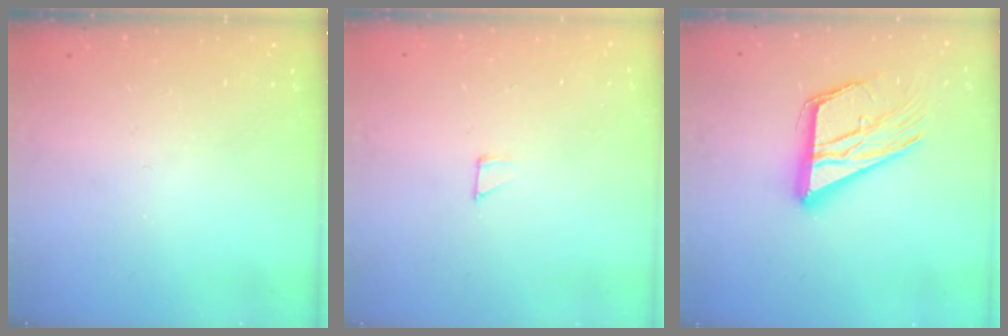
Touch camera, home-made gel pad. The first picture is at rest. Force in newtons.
{"total": 2.5, "press": 2.5, "slide": 0.1}
{"total": 18.9, "press": 18.8, "slide": 1.7}